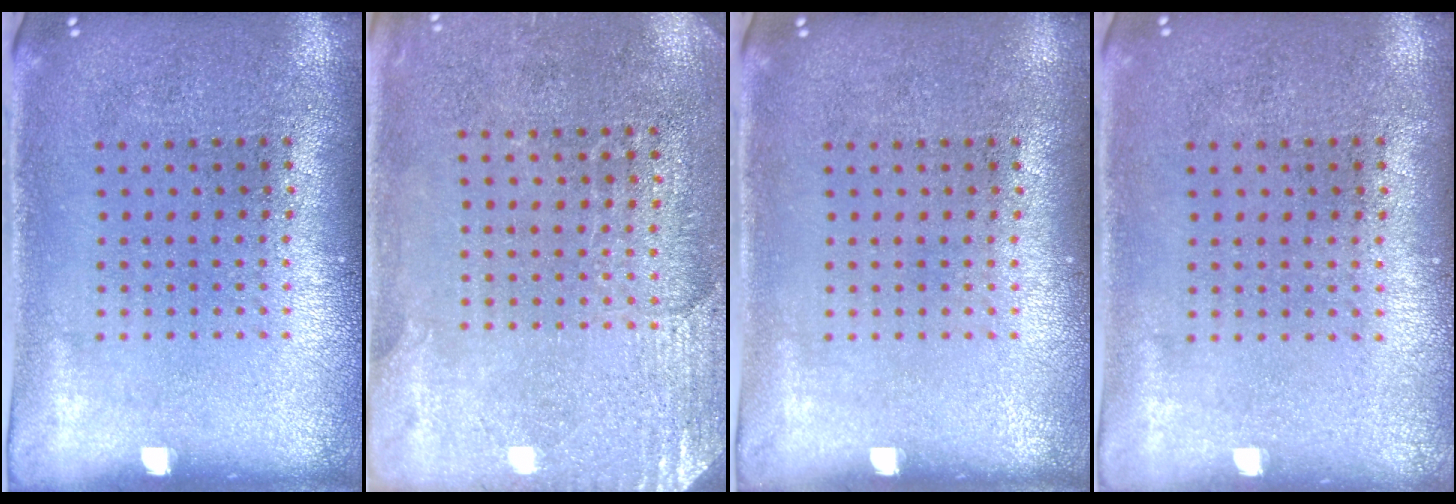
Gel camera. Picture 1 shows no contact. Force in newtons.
{"total": 2.7, "press": 2.4, "slide": 1.1}
{"total": 0.0}
{"total": 0.0}